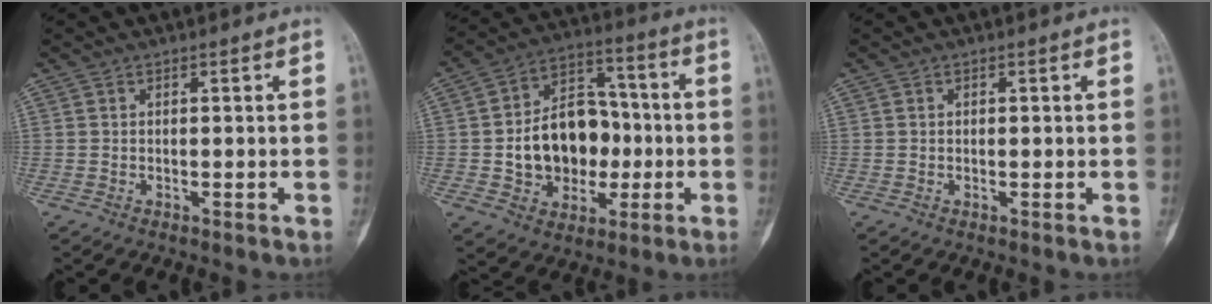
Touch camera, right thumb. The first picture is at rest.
{"total": 16.6, "force": [-1.5, 12.4, 10.9], "torque": [-0.126, 0.037, -0.017]}
{"total": 0.0}